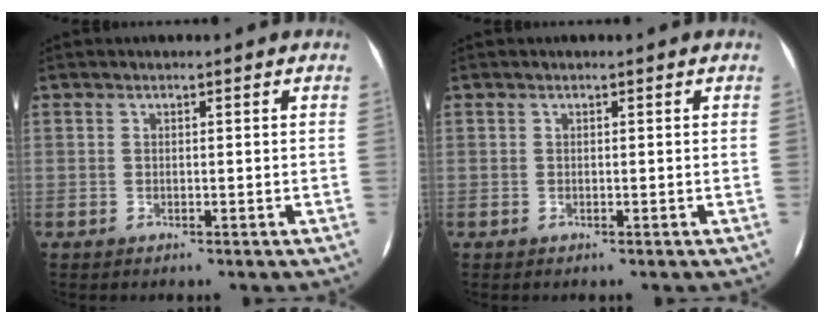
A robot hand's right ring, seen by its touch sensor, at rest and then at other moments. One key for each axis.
{"total": 0.0}